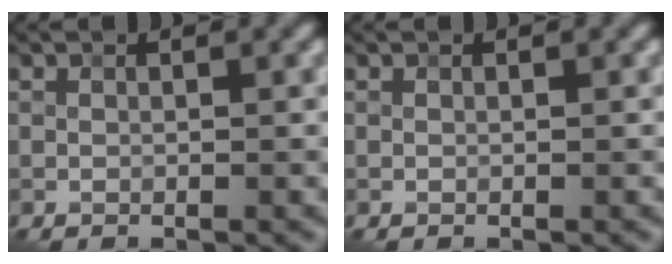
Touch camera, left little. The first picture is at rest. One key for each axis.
{"total": 0.0}